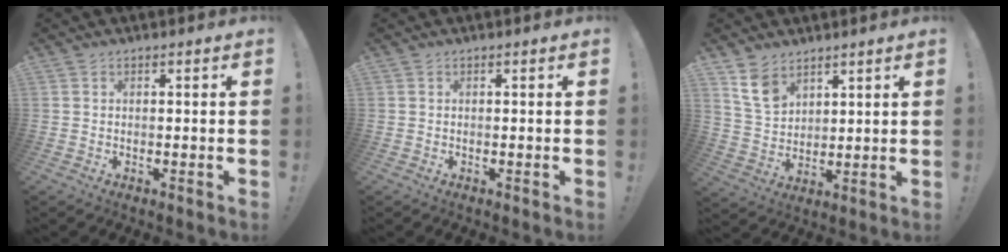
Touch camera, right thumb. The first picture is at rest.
{"total": 0.0}
{"total": 9.3, "force": [6.5, 5.6, 3.7], "torque": [-0.066, -0.036, 0.128]}